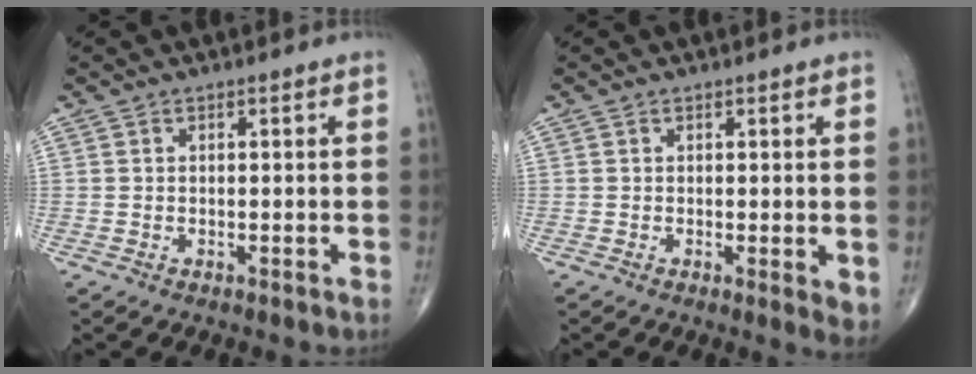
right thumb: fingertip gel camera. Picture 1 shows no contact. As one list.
[{"total": 3.1, "force": [0.0, 0.9, 3.0], "torque": [-0.044, -0.012, -0.001]}]